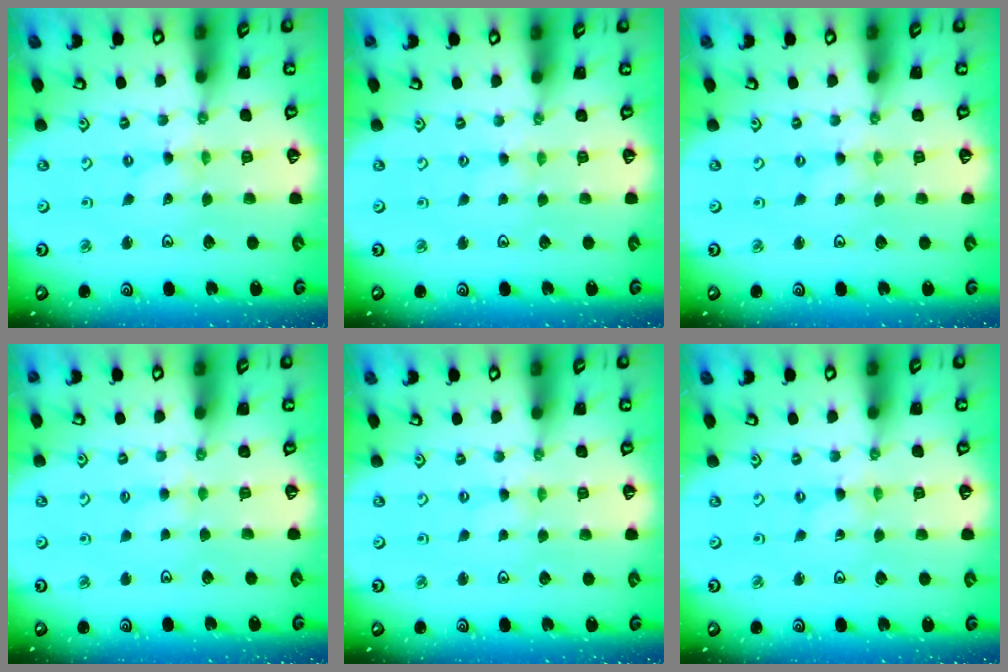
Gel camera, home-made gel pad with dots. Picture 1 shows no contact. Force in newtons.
{"total": 1.2, "press": 1.2, "slide": 0.2}
{"total": 0.0}
{"total": 2.8, "press": 2.7, "slide": 0.5}
{"total": 1.2, "press": 1.2, "slide": 0.3}
{"total": 0.0}